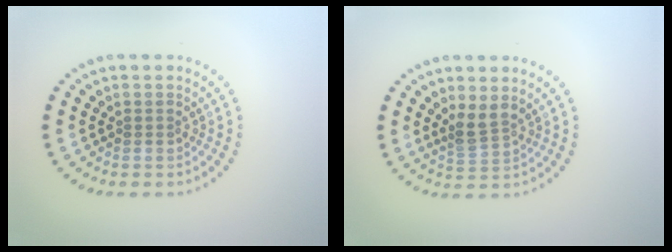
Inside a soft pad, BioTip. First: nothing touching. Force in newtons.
{"total": 2.2, "press": 1.7, "slide": 1.5}